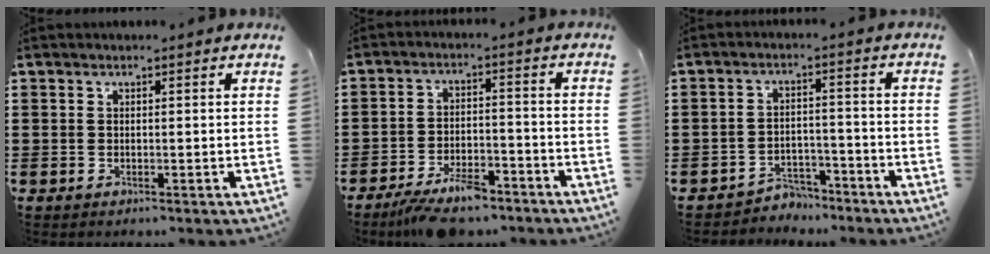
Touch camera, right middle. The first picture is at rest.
{"total": 7.0, "force": [-5.9, 1.9, 3.4], "torque": [-0.068, 0.005, -0.111]}
{"total": 3.9, "force": [-3.8, 0.9, 0.2], "torque": [-0.011, 0.005, -0.080]}